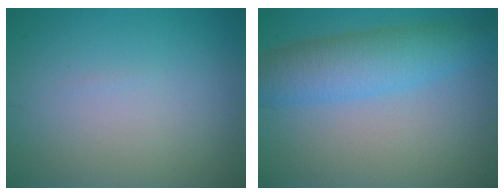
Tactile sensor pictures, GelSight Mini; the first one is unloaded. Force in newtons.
{"total": 5.4, "press": 5.4, "slide": 0.2}